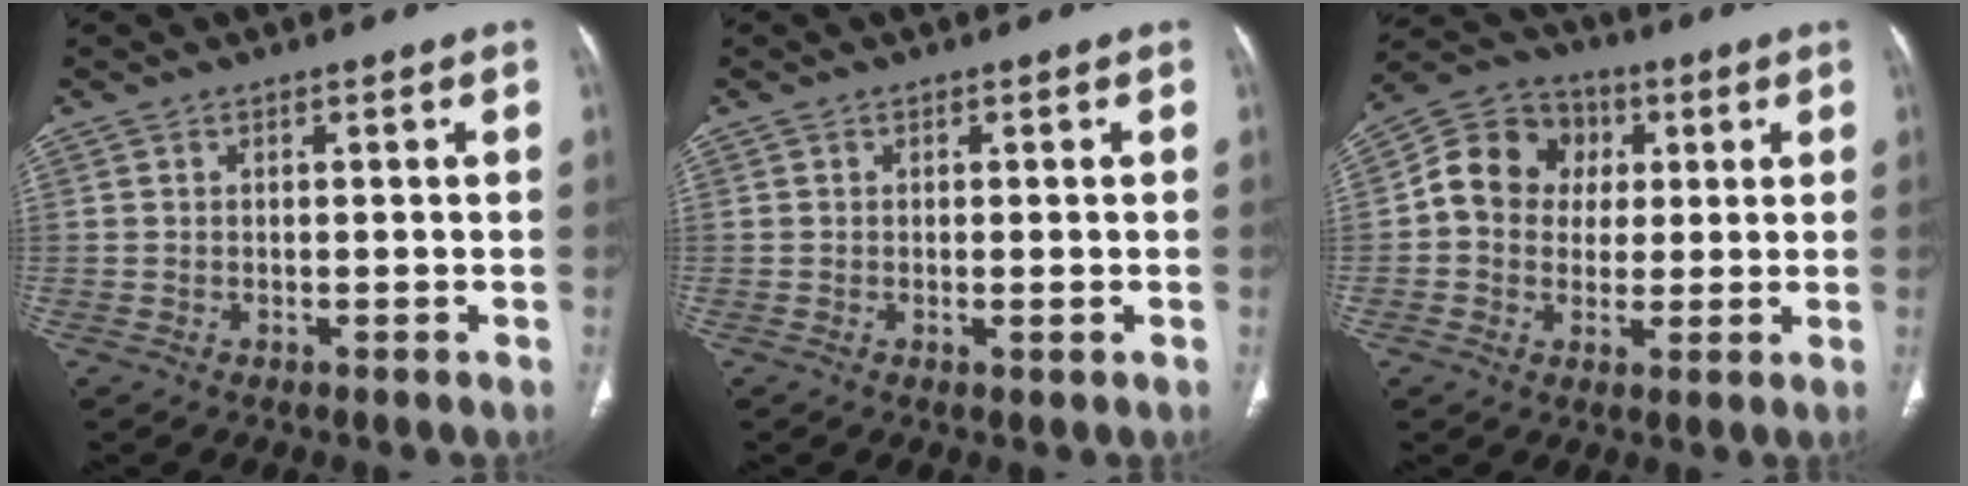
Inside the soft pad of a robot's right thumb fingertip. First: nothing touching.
{"total": 0.9, "force": [-0.2, 0.1, 0.9], "torque": [-0.015, -0.004, -0.002]}
{"total": 11.9, "force": [1.6, 10.5, 5.4], "torque": [-0.069, 0.017, 0.016]}